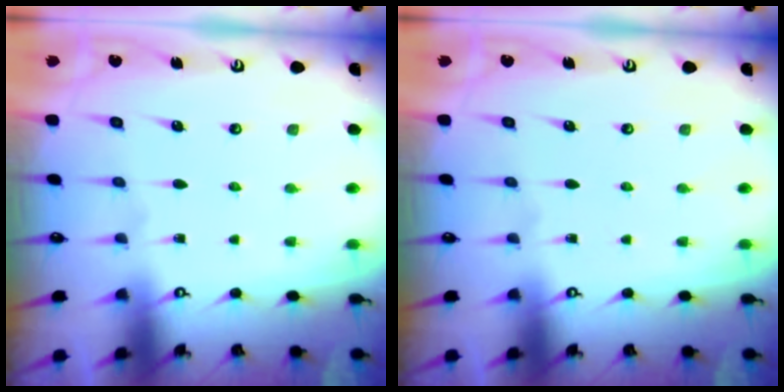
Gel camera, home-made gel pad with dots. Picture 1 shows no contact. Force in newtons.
{"total": 0.0}